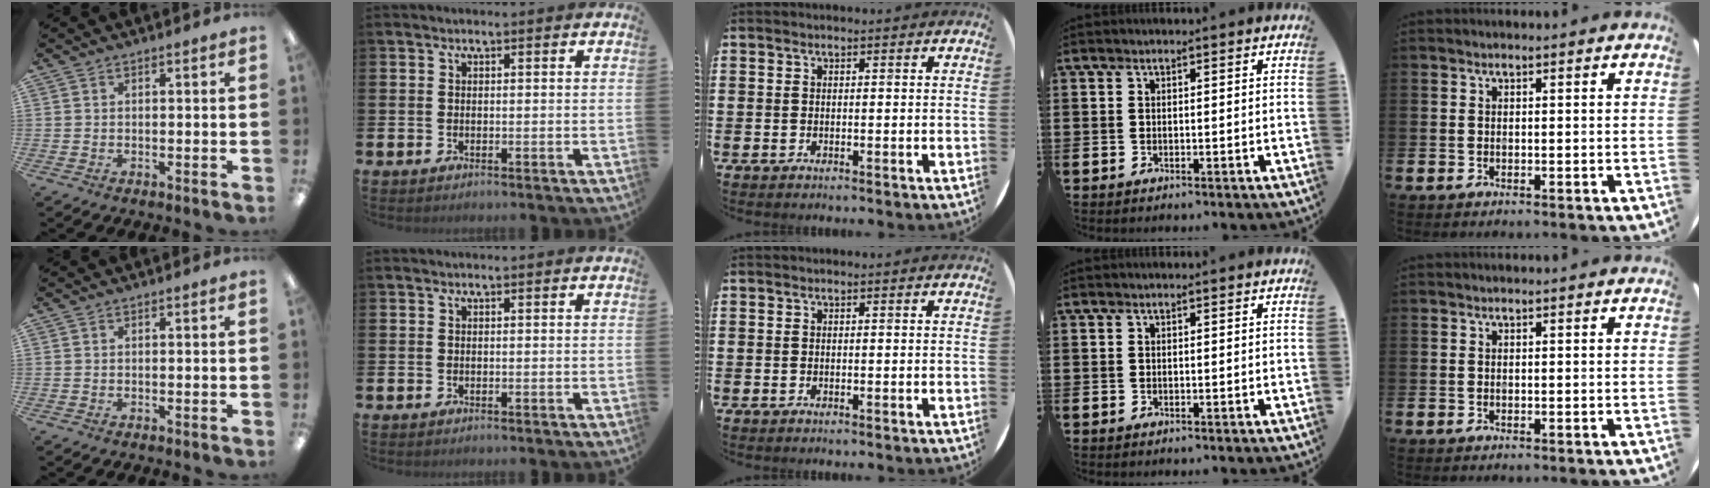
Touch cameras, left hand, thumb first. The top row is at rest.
{}